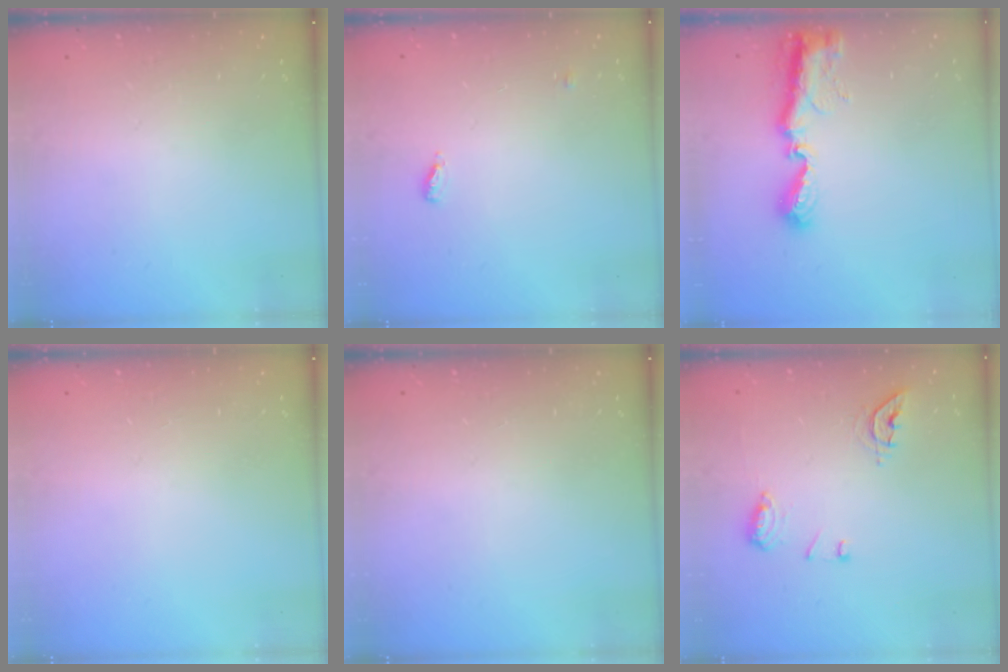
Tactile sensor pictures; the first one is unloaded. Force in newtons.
{"total": 4.6, "press": 4.5, "slide": 0.7}
{"total": 9.9, "press": 9.9, "slide": 0.7}
{"total": 0.0}
{"total": 0.0}
{"total": 9.0, "press": 8.9, "slide": 0.9}